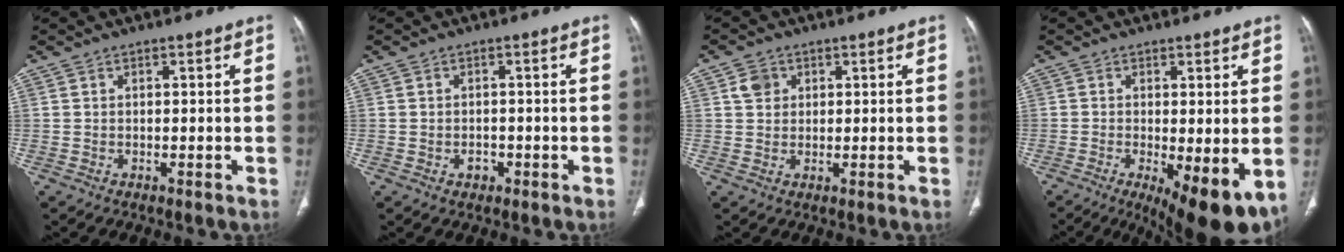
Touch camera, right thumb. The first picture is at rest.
{"total": 1.8, "force": [-0.8, 1.4, 0.8], "torque": [-0.005, 0.005, -0.008]}
{"total": 3.4, "force": [1.3, 2.8, 1.3], "torque": [-0.011, -0.001, 0.024]}
{"total": 12.2, "force": [-3.8, 4.0, 10.9], "torque": [-0.151, -0.024, -0.048]}